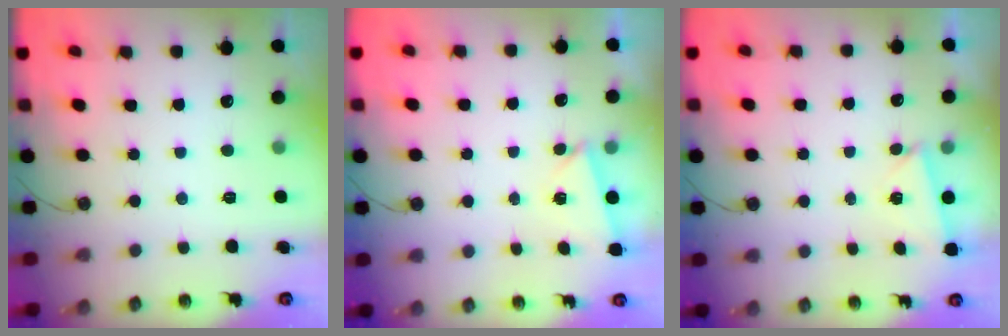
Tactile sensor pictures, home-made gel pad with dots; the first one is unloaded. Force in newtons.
{"total": 2.6, "press": 1.9, "slide": 1.8}
{"total": 1.7, "press": 1.7, "slide": 0.4}